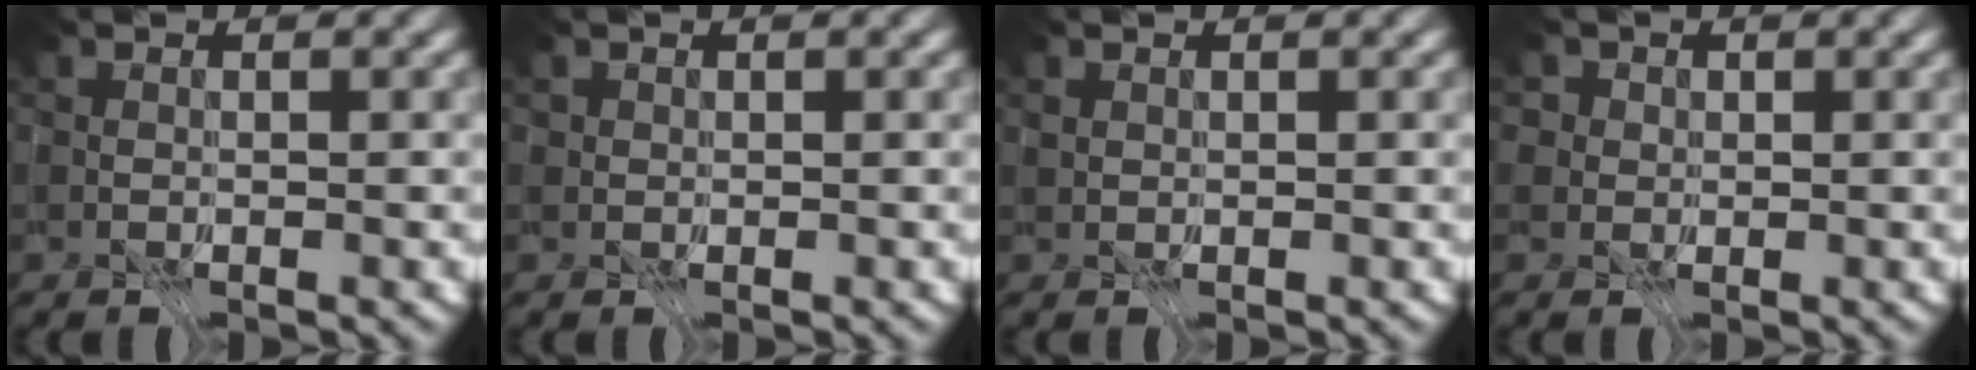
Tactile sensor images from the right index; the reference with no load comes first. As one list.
[{"total": 1.8, "force": [0.9, 1.3, 0.8], "torque": [-0.013, 0.004, 0.007]}, {"total": 0.9, "force": [0.6, 0.6, 0.4], "torque": [-0.014, 0.002, 0.013]}, {"total": 4.7, "force": [2.6, 3.4, 2.0], "torque": [-0.028, 0.003, 0.023]}]